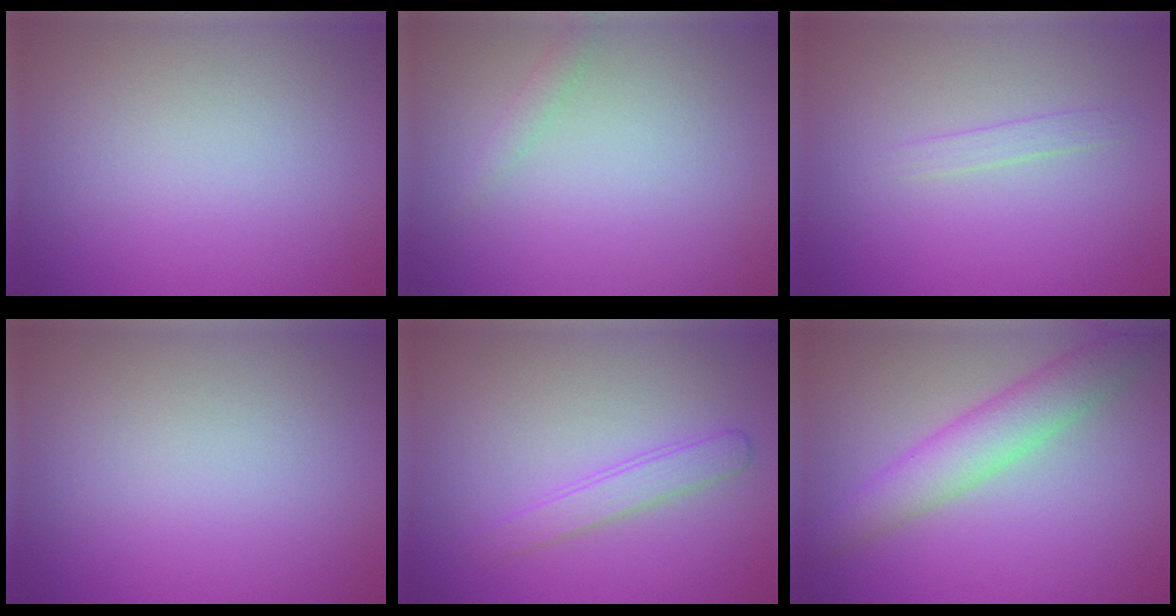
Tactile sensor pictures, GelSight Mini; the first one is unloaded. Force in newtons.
{"total": 0.9, "press": 0.9, "slide": 0.0}
{"total": 0.9, "press": 0.8, "slide": 0.1}
{"total": 0.0}
{"total": 1.9, "press": 1.9, "slide": 0.1}
{"total": 4.5, "press": 4.5, "slide": 0.2}